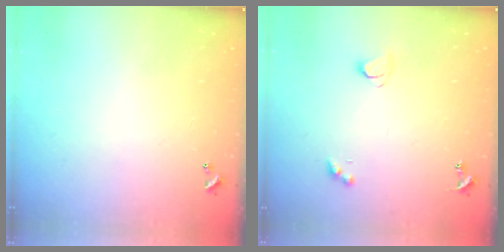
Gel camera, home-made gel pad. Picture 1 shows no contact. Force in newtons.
{"total": 1.7, "press": 1.7, "slide": 0.3}